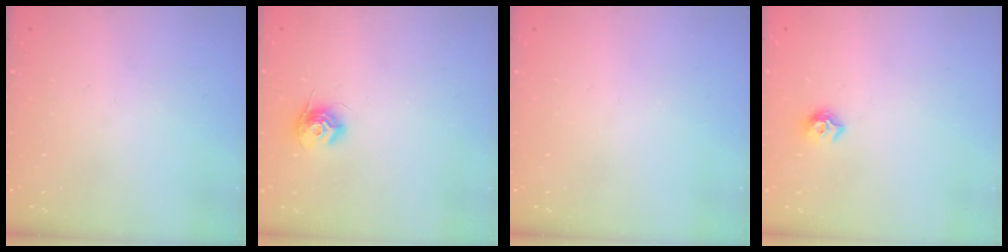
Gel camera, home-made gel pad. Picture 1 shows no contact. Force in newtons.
{"total": 9.6, "press": 9.6, "slide": 0.4}
{"total": 0.0}
{"total": 7.9, "press": 7.8, "slide": 0.7}